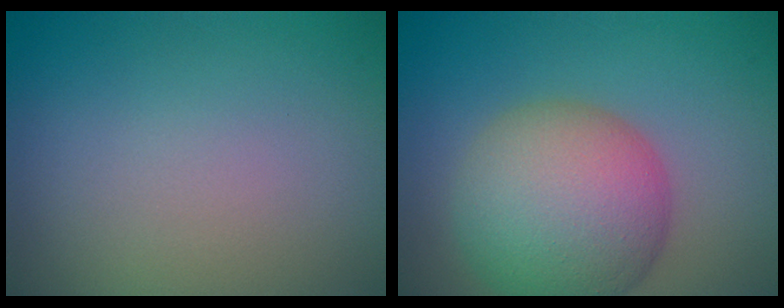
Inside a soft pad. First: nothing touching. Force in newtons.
{"total": 8.5, "press": 8.4, "slide": 0.3}